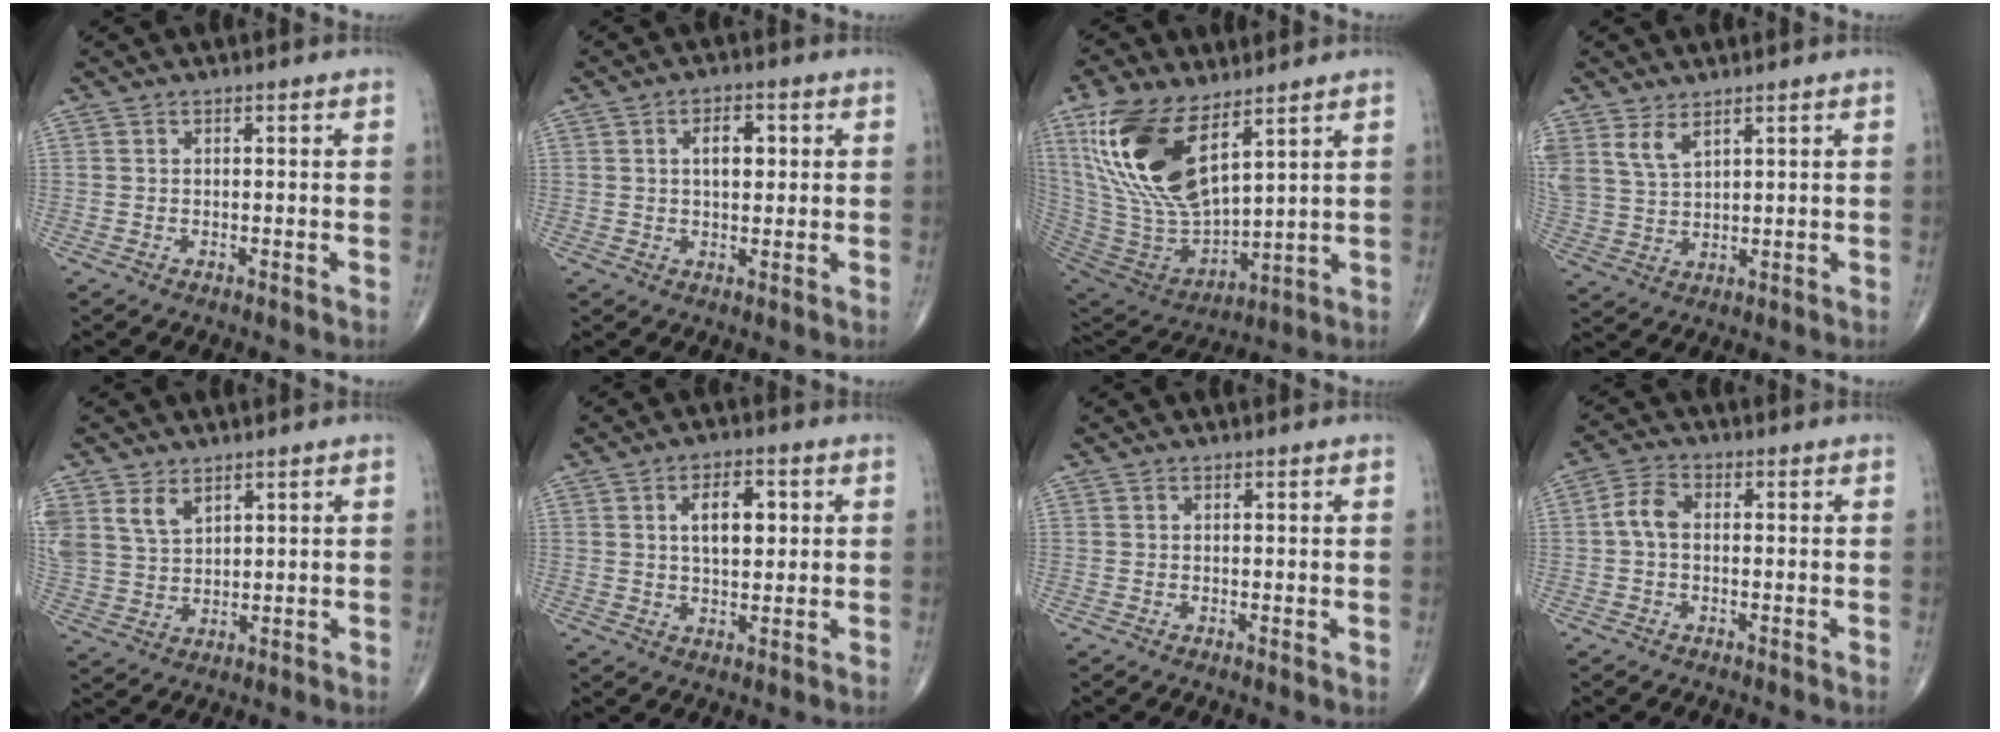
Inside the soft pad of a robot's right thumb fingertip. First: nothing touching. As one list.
[{"total": 5.1, "force": [1.2, 2.8, 4.1], "torque": [-0.054, 0.002, 0.017]}, {"total": 21.1, "force": [10.2, 9.3, 15.9], "torque": [-0.320, -0.047, 0.211]}, {"total": 5.6, "force": [3.7, 2.6, 3.3], "torque": [-0.063, -0.016, 0.083]}, {"total": 7.3, "force": [4.2, 4.6, 3.7], "torque": [-0.064, -0.015, 0.096]}, {"total": 7.4, "force": [1.9, 3.9, 6.0], "torque": [-0.078, -0.003, 0.031]}, {"total": 0.7, "force": [0.2, 0.2, 0.6], "torque": [-0.011, -0.002, 0.003]}, {"total": 4.1, "force": [-0.2, 2.6, 3.2], "torque": [-0.063, 0.014, -0.012]}]